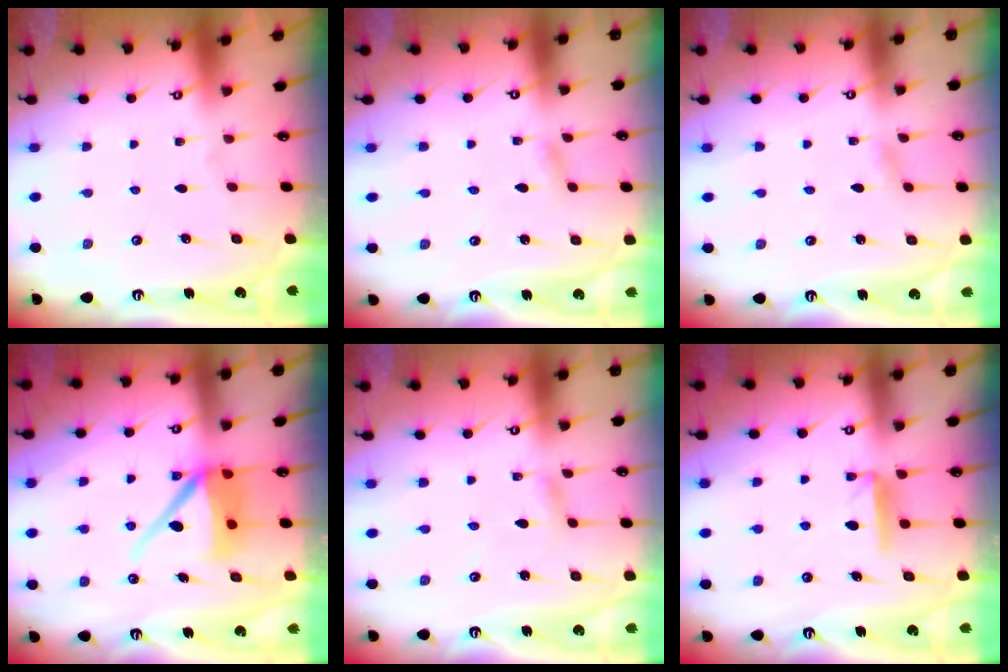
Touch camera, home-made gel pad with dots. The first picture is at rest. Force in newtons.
{"total": 1.8, "press": 1.7, "slide": 0.2}
{"total": 2.5, "press": 2.5, "slide": 0.3}
{"total": 9.8, "press": 9.7, "slide": 1.2}
{"total": 2.8, "press": 2.8, "slide": 0.4}
{"total": 6.7, "press": 6.7, "slide": 0.2}